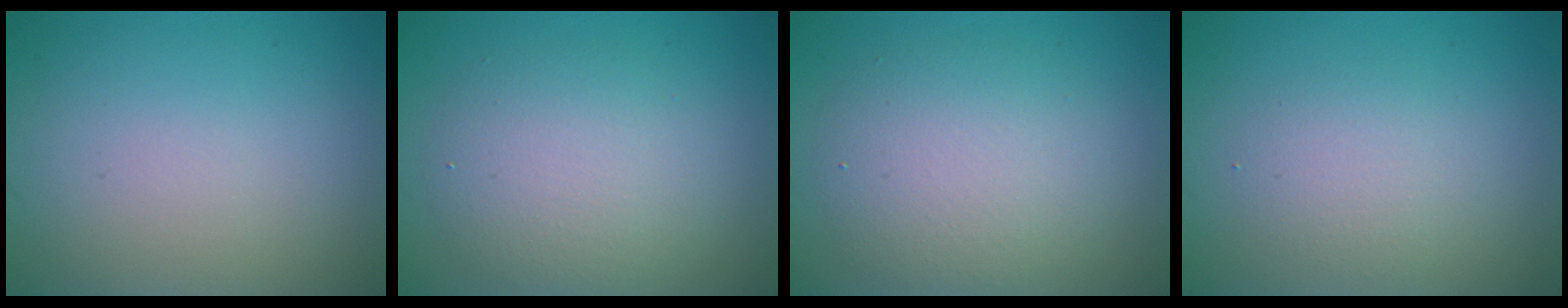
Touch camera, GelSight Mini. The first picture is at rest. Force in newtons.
{"total": 4.5, "press": 4.4, "slide": 0.4}
{"total": 4.9, "press": 4.9, "slide": 0.3}
{"total": 2.3, "press": 2.3, "slide": 0.2}